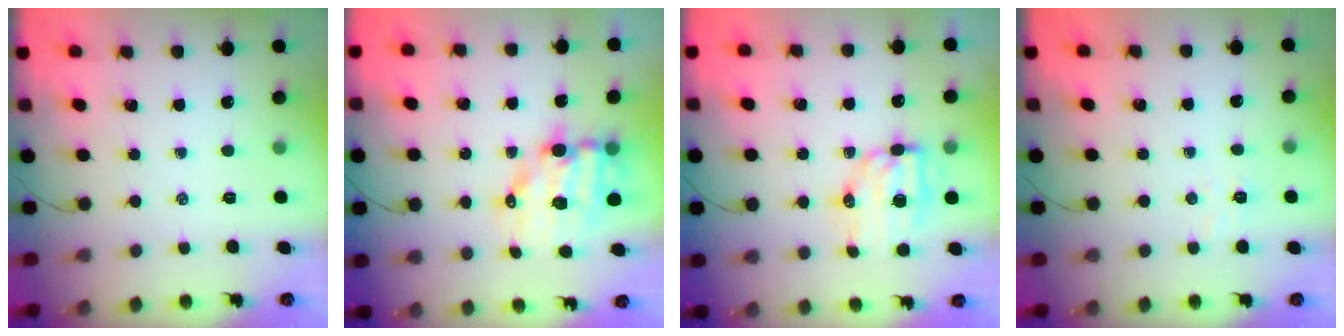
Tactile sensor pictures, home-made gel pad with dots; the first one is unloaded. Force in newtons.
{"total": 11.5, "press": 11.2, "slide": 2.5}
{"total": 9.6, "press": 9.4, "slide": 1.8}
{"total": 3.9, "press": 3.8, "slide": 1.1}